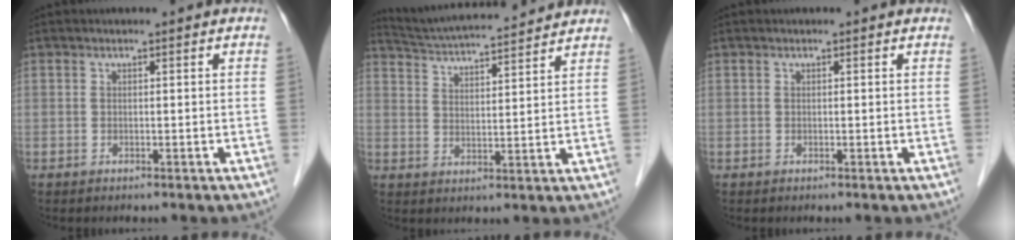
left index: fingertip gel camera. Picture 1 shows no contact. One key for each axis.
{"total": 13.9, "fx": 13.1, "fy": 0.8, "fz": 4.7, "tx": -0.092, "ty": 0.023, "tz": 0.198}
{"total": 0.0}